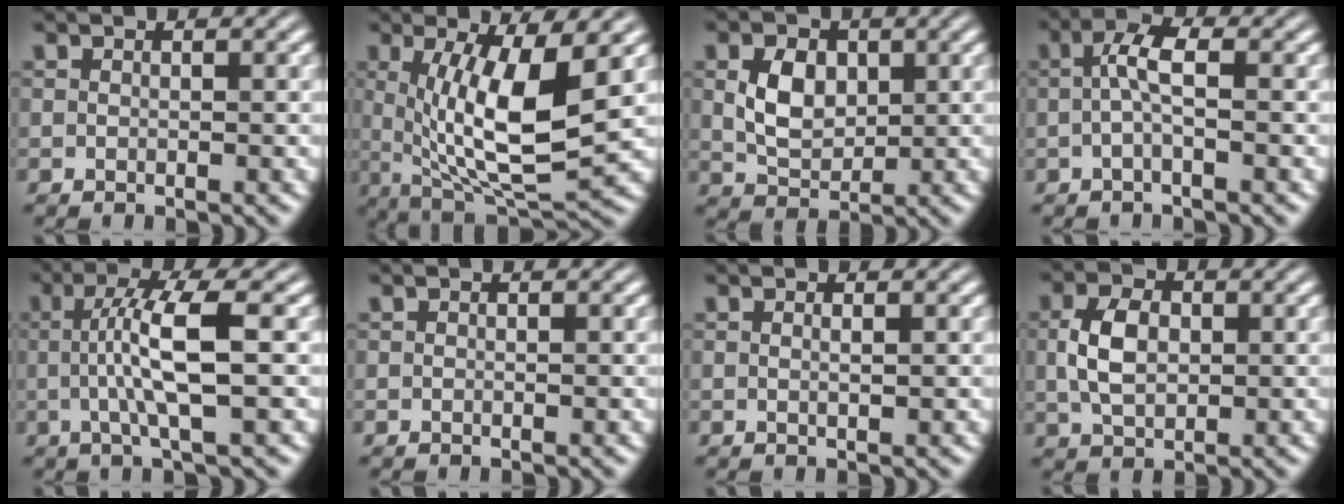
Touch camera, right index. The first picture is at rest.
{"total": 9.8, "force": [0.2, 3.9, 8.9], "torque": [-0.153, -0.037, 0.032]}
{"total": 3.3, "force": [0.7, 1.9, 2.5], "torque": [-0.037, -0.010, 0.022]}
{"total": 2.8, "force": [0.0, -0.1, 2.8], "torque": [-0.047, 0.005, -0.001]}
{"total": 5.2, "force": [0.5, 0.0, 5.1], "torque": [-0.089, 0.006, 0.010]}
{"total": 0.0}
{"total": 1.0, "force": [0.3, -0.8, 0.4], "torque": [-0.003, -0.004, 0.009]}
{"total": 3.2, "force": [0.4, 1.6, 2.7], "torque": [-0.051, -0.003, 0.018]}